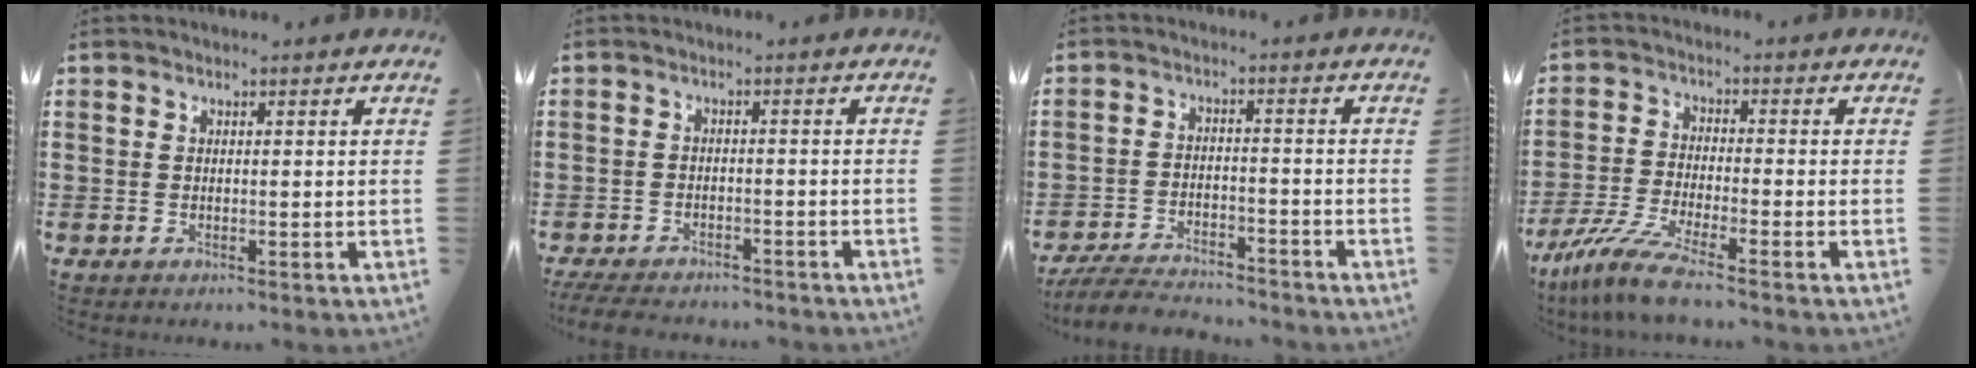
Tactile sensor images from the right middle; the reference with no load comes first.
{"total": 3.7, "force": [-3.6, 0.5, 0.5], "torque": [-0.018, -0.003, -0.077]}
{"total": 5.7, "force": [-5.5, 0.5, 1.5], "torque": [-0.035, -0.001, -0.108]}
{"total": 7.6, "force": [-6.2, 0.3, 4.3], "torque": [-0.099, -0.016, -0.121]}